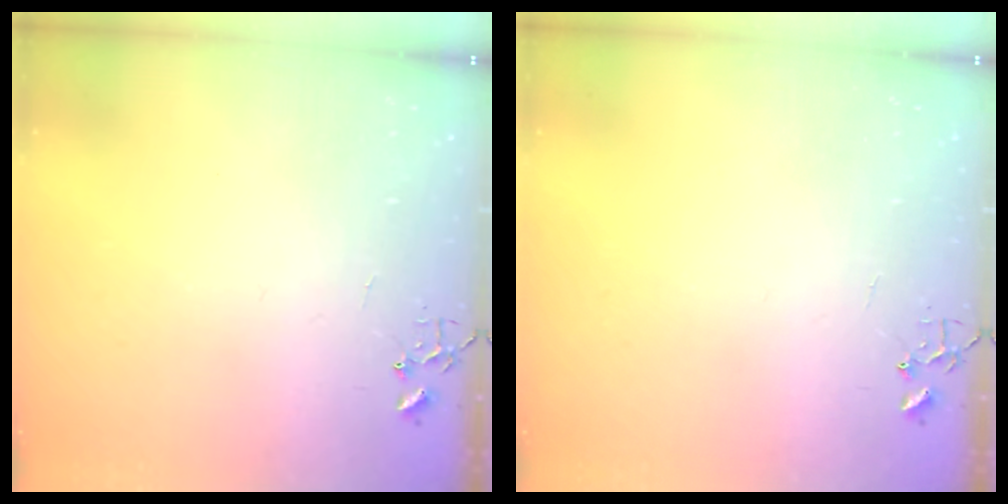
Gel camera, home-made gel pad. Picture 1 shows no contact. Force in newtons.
{"total": 0.0}